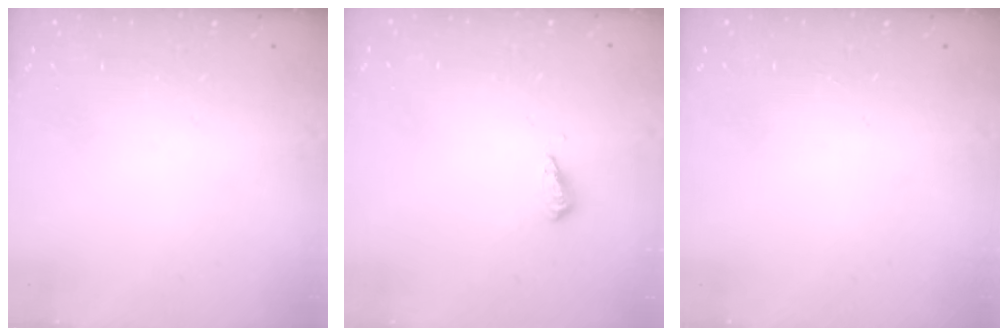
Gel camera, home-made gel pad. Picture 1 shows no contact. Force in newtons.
{"total": 3.1, "press": 3.0, "slide": 0.7}
{"total": 0.0}